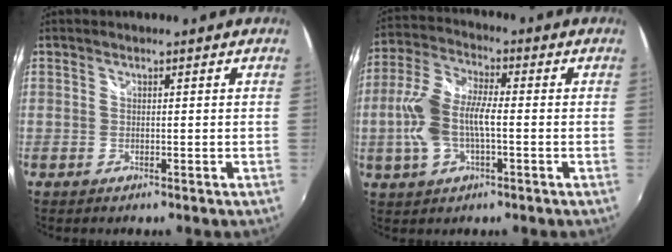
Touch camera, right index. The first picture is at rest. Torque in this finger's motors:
{"motor_torque": [1.45, -0.40, 0.66, 0.21]}